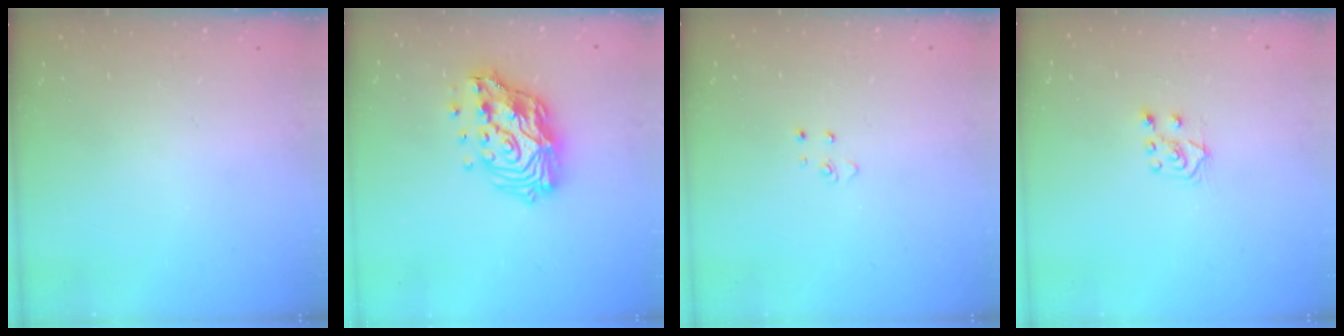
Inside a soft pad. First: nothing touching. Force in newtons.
{"total": 16.3, "press": 16.2, "slide": 1.6}
{"total": 2.8, "press": 2.8, "slide": 0.3}
{"total": 6.0, "press": 6.0, "slide": 0.4}